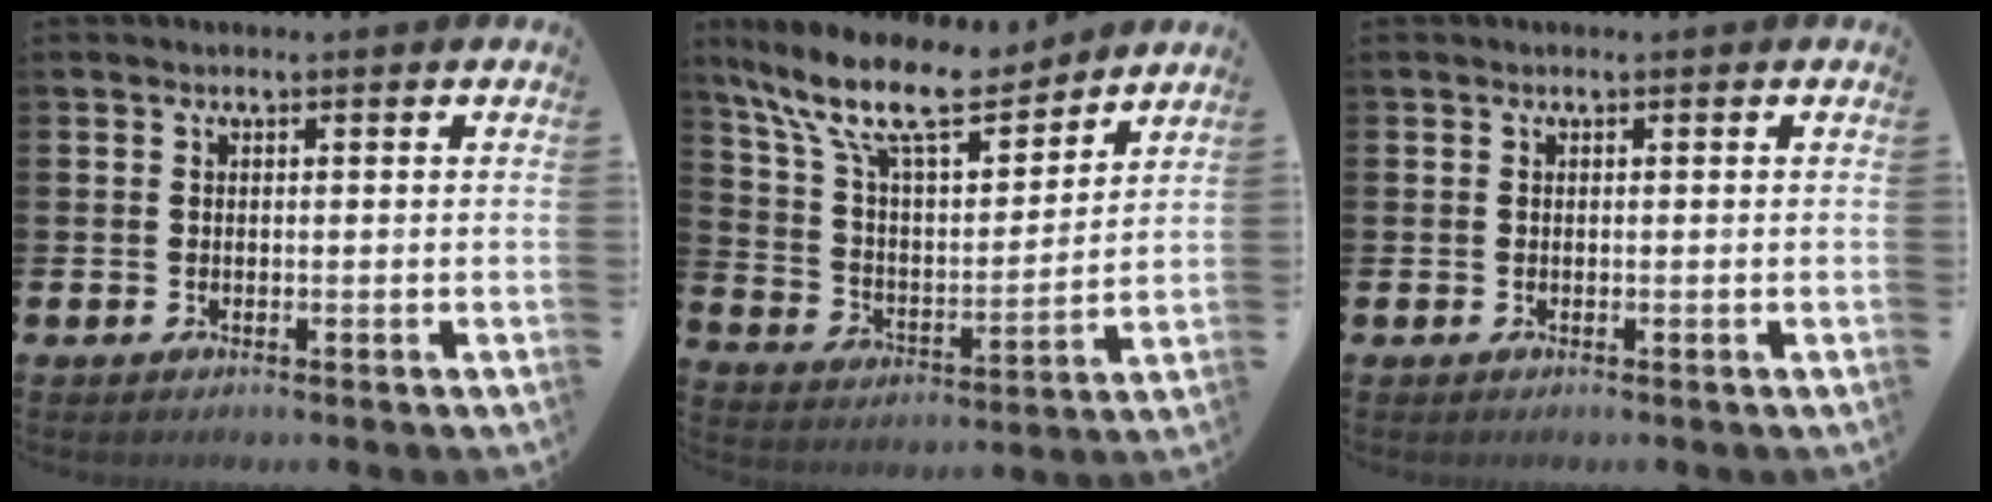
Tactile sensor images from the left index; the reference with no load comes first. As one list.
[{"total": 13.4, "force": [11.3, 3.8, 6.1], "torque": [-0.156, -0.067, 0.198]}, {"total": 0.0}]